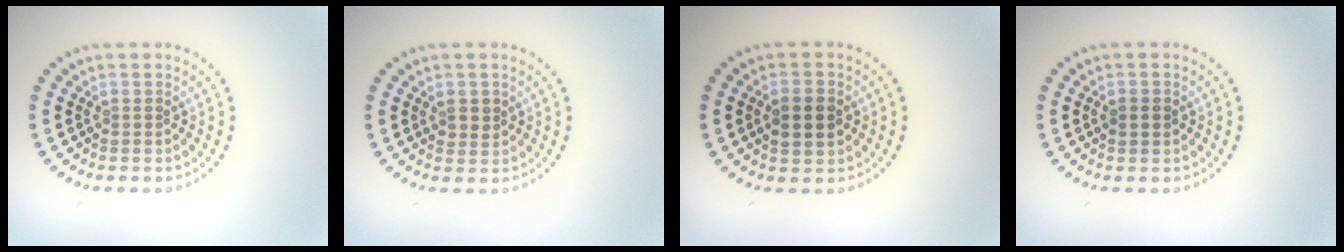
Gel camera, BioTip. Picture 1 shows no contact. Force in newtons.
{"total": 1.3, "press": 1.3, "slide": 0.3}
{"total": 2.9, "press": 2.9, "slide": 0.3}
{"total": 1.8, "press": 1.8, "slide": 0.1}